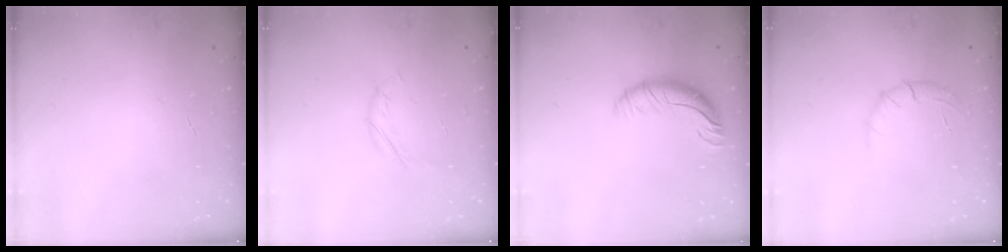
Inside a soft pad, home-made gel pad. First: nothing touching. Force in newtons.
{"total": 3.7, "press": 3.6, "slide": 0.7}
{"total": 9.4, "press": 9.3, "slide": 0.9}
{"total": 5.7, "press": 5.5, "slide": 1.7}